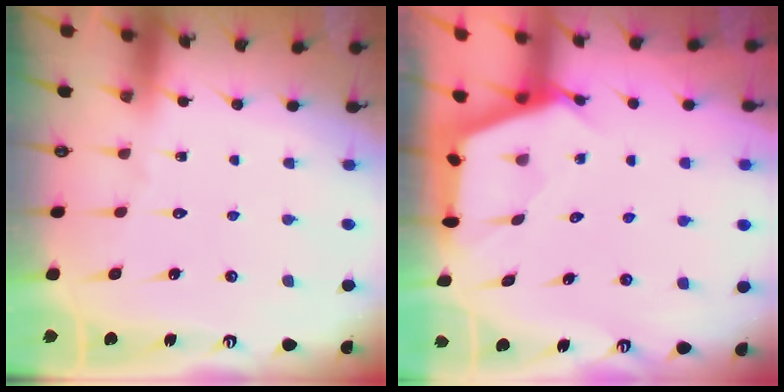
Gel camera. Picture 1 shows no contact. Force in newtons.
{"total": 2.7, "press": 2.7, "slide": 0.3}